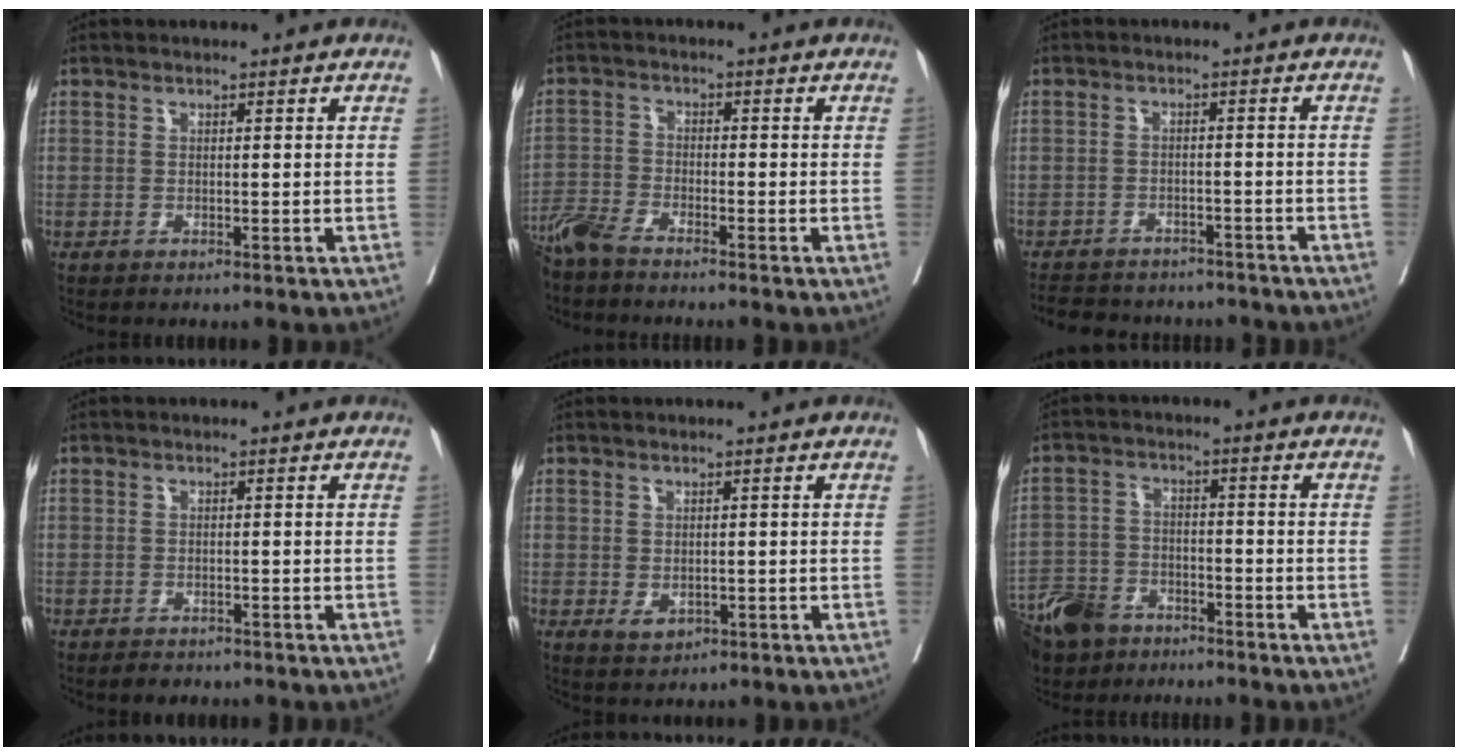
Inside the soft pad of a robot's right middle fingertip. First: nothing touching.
{"total": 4.4, "force": [-4.0, 0.4, 1.9], "torque": [-0.039, -0.014, -0.086]}
{"total": 13.6, "force": [-12.2, 4.6, 4.1], "torque": [-0.083, 0.006, -0.154]}
{"total": 1.8, "force": [-1.5, 0.9, 0.4], "torque": [-0.010, -0.001, -0.020]}
{"total": 2.3, "force": [-0.6, 1.7, 1.5], "torque": [-0.022, -0.002, 0.000]}
{"total": 11.3, "force": [-8.5, 5.7, 4.7], "torque": [-0.098, -0.013, -0.153]}